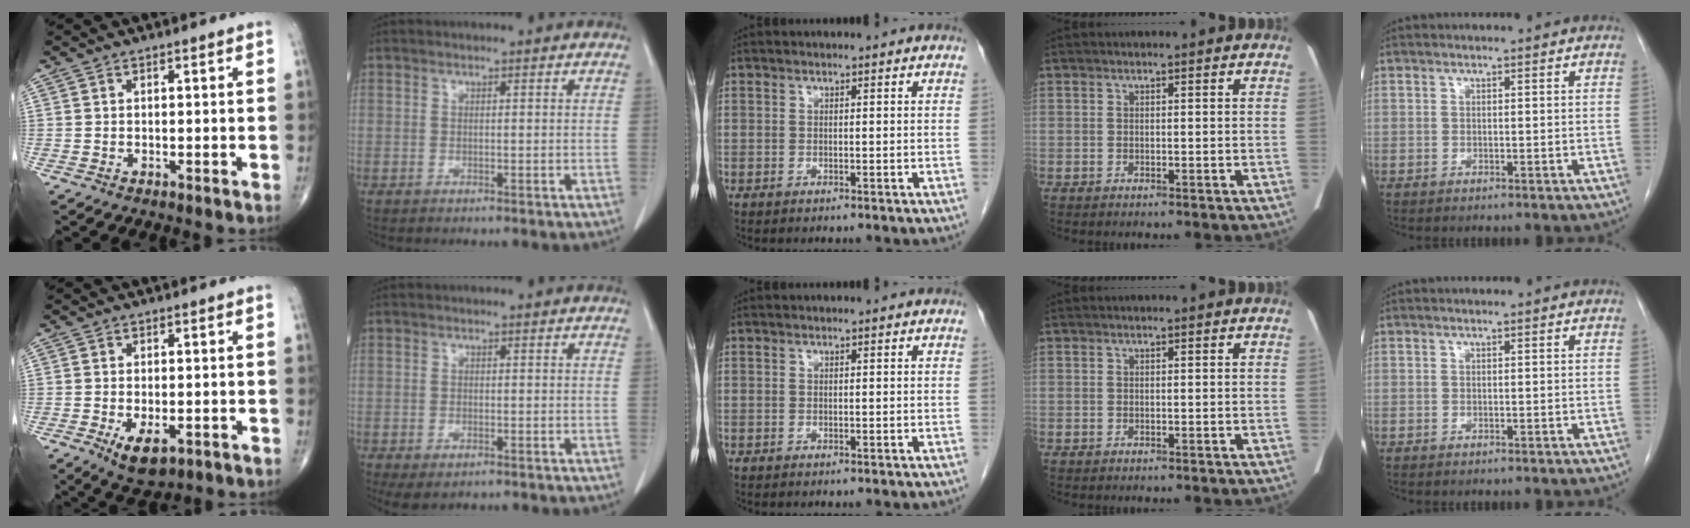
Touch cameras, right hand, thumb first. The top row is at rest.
{"thumb": {"total": 6.0, "force": [-2.2, 3.0, 4.7], "torque": [-0.073, -0.004, -0.027]}, "index": {"total": 3.1, "force": [-1.8, 1.4, 2.1], "torque": [-0.039, -0.007, -0.022]}}